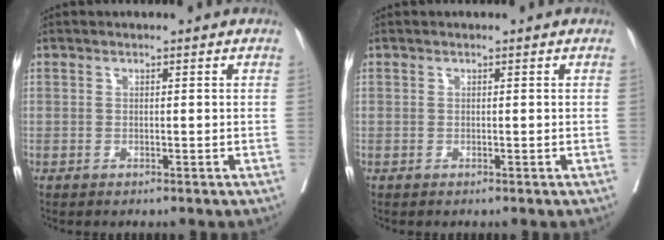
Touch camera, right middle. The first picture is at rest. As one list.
[{"total": 0.0}]